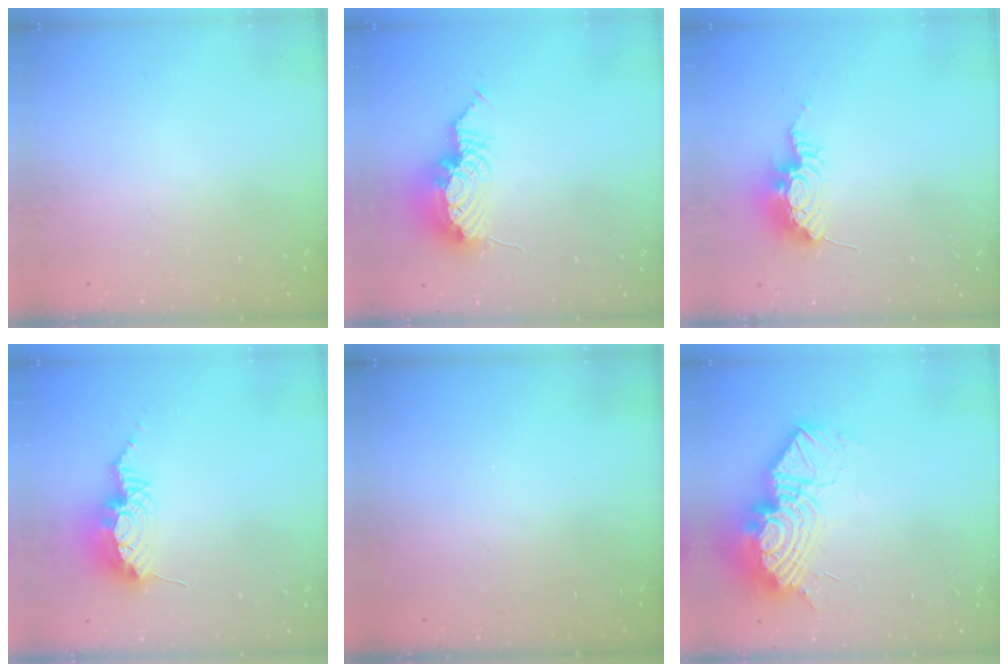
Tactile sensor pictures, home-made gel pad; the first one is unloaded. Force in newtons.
{"total": 11.6, "press": 11.3, "slide": 2.9}
{"total": 10.5, "press": 10.5, "slide": 0.2}
{"total": 10.3, "press": 10.2, "slide": 1.0}
{"total": 0.0}
{"total": 19.7, "press": 19.6, "slide": 2.4}